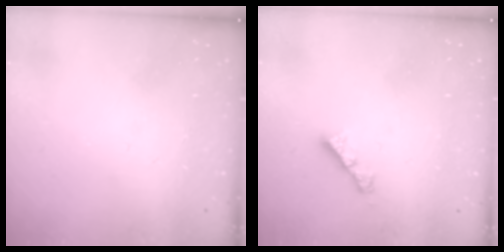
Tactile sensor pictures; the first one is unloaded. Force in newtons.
{"total": 3.4, "press": 3.3, "slide": 0.4}